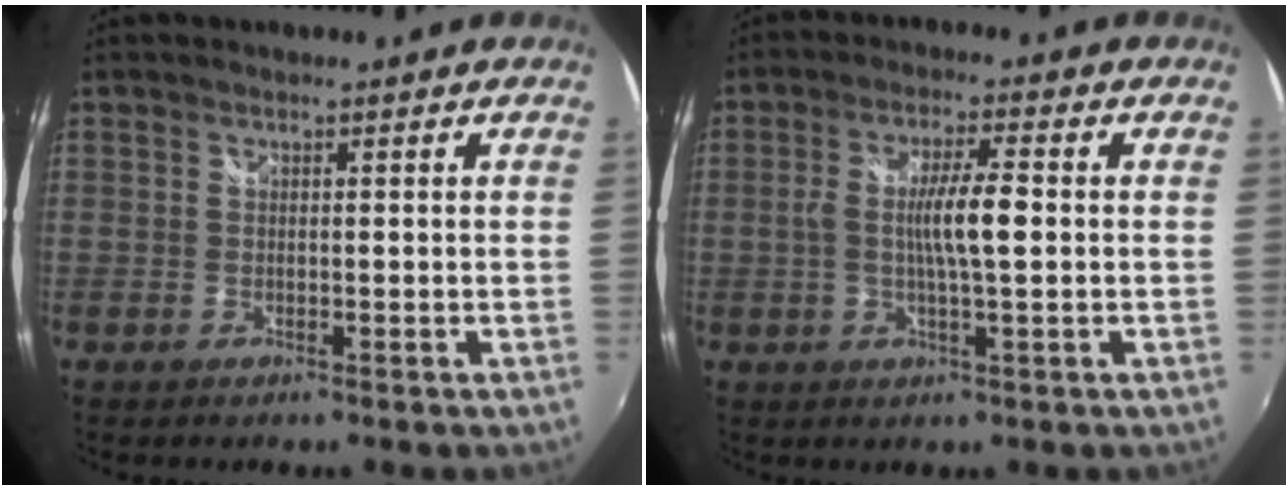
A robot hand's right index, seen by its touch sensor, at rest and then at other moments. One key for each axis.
{"total": 6.6, "fx": -0.1, "fy": 0.6, "fz": 6.6, "tx": -0.118, "ty": 0.004, "tz": 0.002}